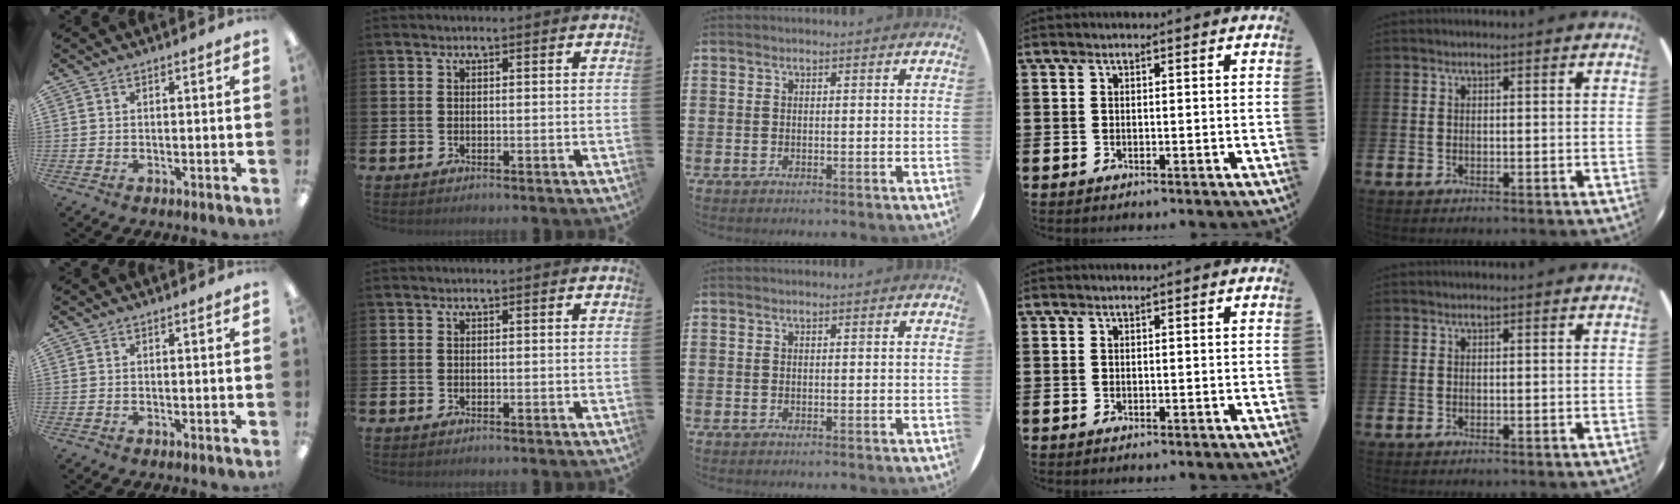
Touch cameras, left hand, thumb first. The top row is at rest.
{}